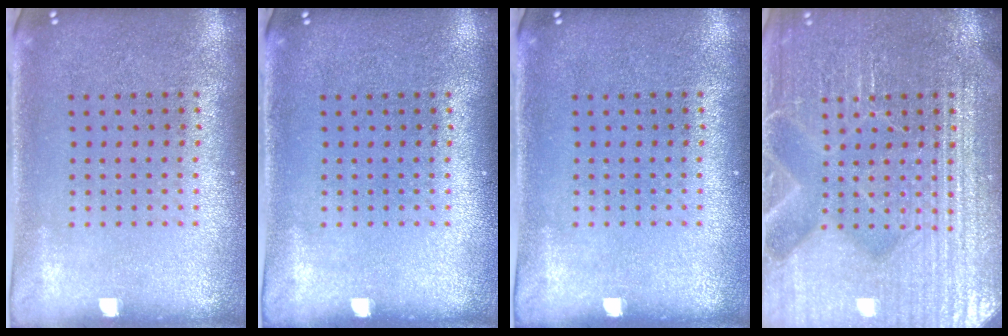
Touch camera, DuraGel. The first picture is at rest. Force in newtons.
{"total": 0.0}
{"total": 0.0}
{"total": 7.5, "press": 7.5, "slide": 1.1}